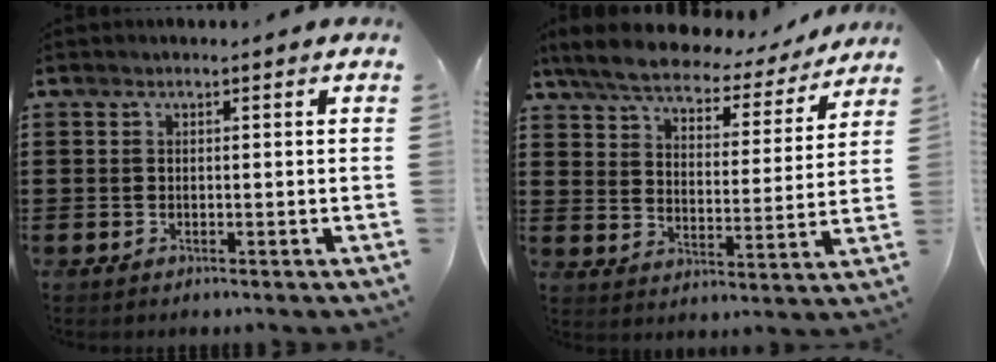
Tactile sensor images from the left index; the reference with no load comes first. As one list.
[{"total": 6.1, "force": [5.6, 1.2, 2.1], "torque": [-0.070, -0.033, 0.094]}]